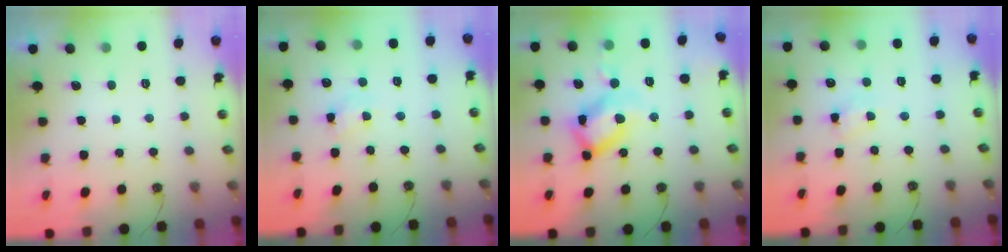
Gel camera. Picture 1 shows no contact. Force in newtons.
{"total": 5.3, "press": 5.3, "slide": 0.3}
{"total": 18.5, "press": 18.5, "slide": 1.3}
{"total": 4.1, "press": 4.1, "slide": 0.5}